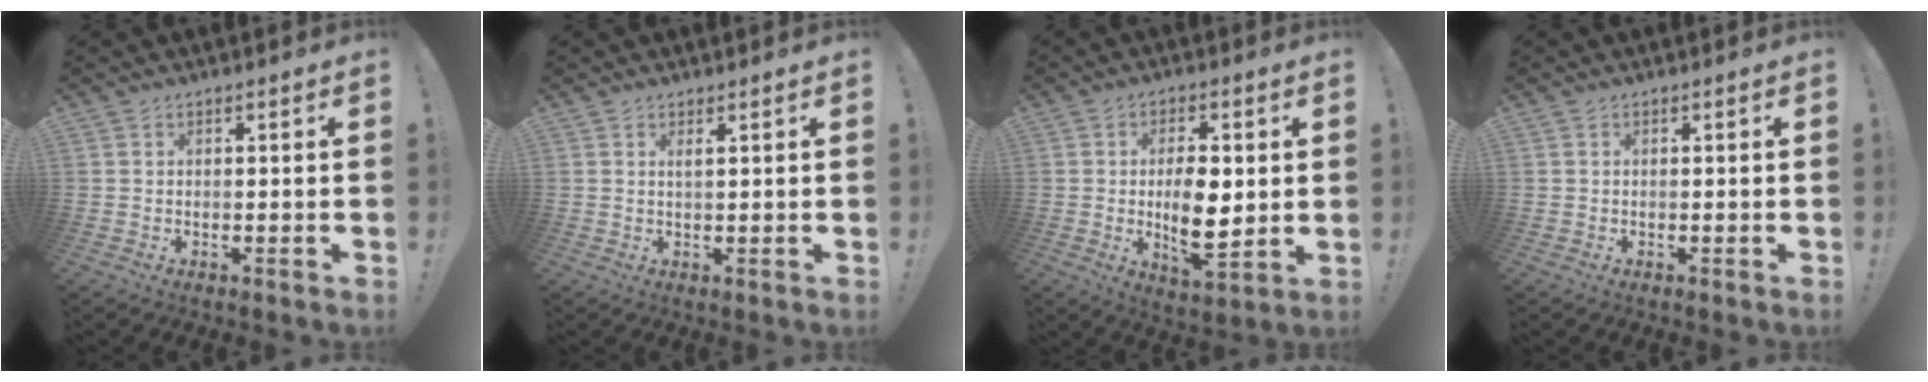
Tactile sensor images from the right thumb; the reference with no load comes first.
{"total": 1.1, "force": [0.8, 0.0, 0.8], "torque": [-0.007, -0.003, 0.012]}
{"total": 11.2, "force": [0.3, 5.1, 10.0], "torque": [-0.165, -0.013, 0.002]}
{"total": 0.0}